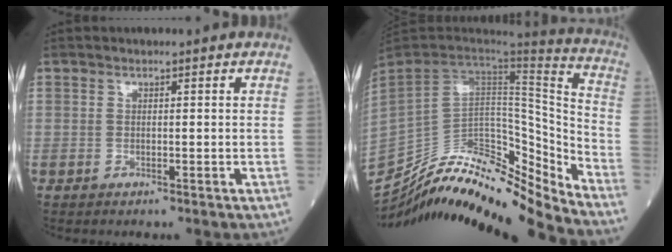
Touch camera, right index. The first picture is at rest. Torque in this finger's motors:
{"motor_torque": [-0.36, -0.39, 0.15, 0.04]}